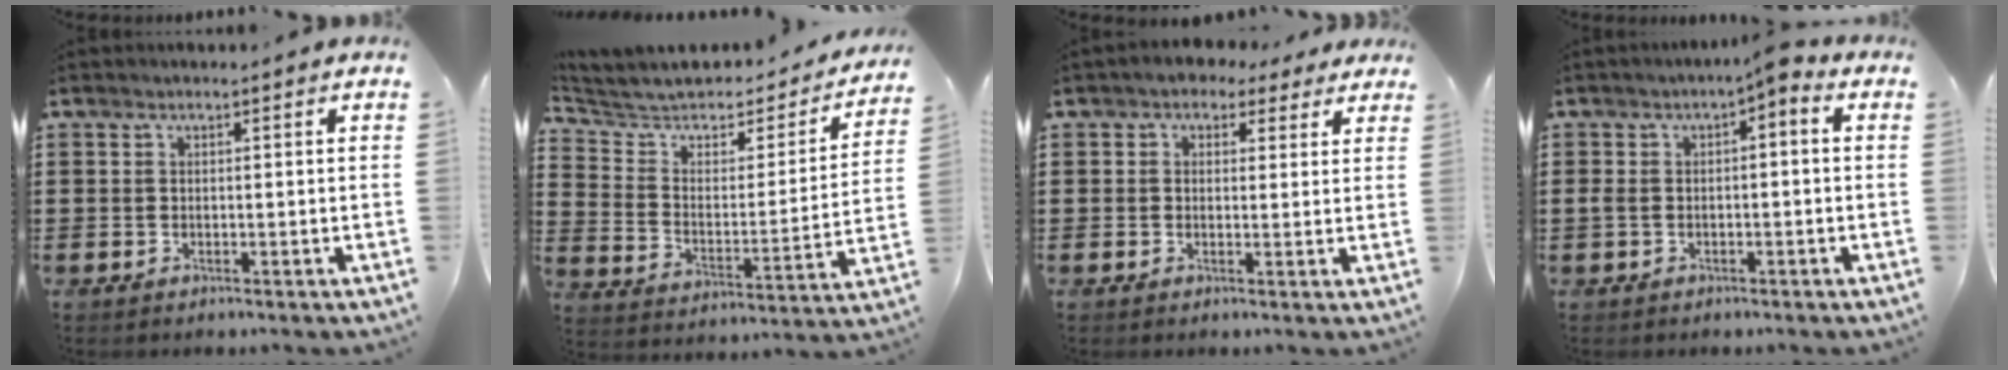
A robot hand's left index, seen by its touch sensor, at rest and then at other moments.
{"total": 5.2, "force": [4.2, 2.2, 2.1], "torque": [-0.069, -0.033, 0.067]}
{"total": 2.4, "force": [1.5, 1.7, 0.7], "torque": [-0.016, 0.007, 0.025]}
{"total": 2.9, "force": [-1.4, 1.0, 2.3], "torque": [-0.050, 0.005, -0.032]}